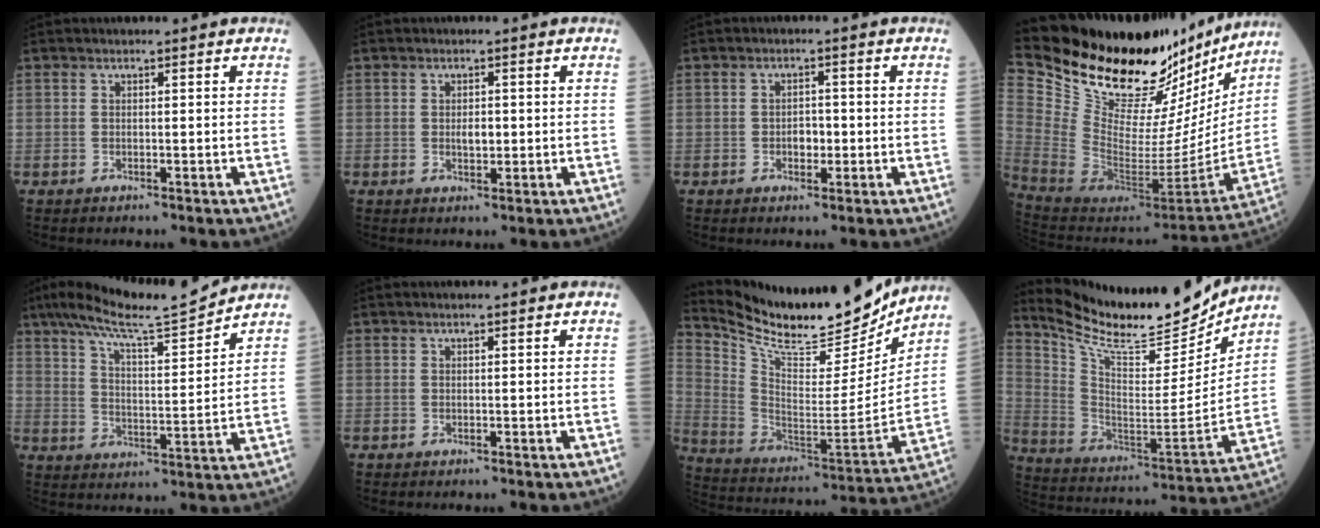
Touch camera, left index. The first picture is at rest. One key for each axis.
{"total": 1.8, "fx": 0.1, "fy": 0.9, "fz": 1.6, "tx": -0.028, "ty": -0.002, "tz": 0.003}
{"total": 2.2, "fx": -0.5, "fy": 1.4, "fz": 1.6, "tx": -0.024, "ty": 0.004, "tz": -0.006}
{"total": 31.6, "fx": 26.9, "fy": 9.3, "fz": 13.8, "tx": -0.232, "ty": -0.046, "tz": 0.406}
{"total": 12.5, "fx": 11.3, "fy": -0.1, "fz": 5.3, "tx": -0.098, "ty": 0.002, "tz": 0.185}
{"total": 0.9, "fx": 0.9, "fy": -0.1, "fz": 0.4, "tx": -0.006, "ty": 0.004, "tz": 0.016}
{"total": 22.3, "fx": 20.5, "fy": 4.1, "fz": 7.8, "tx": -0.157, "ty": -0.046, "tz": 0.327}
{"total": 19.8, "fx": 18.4, "fy": 3.1, "fz": 6.5, "tx": -0.139, "ty": -0.044, "tz": 0.300}